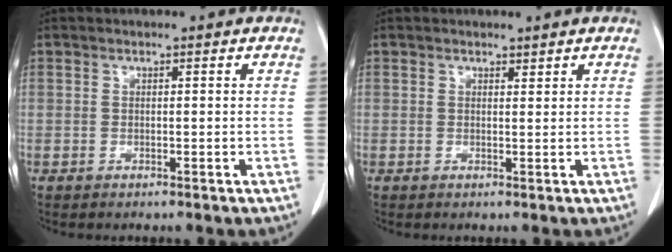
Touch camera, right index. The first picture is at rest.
{"total": 0.7, "force": [0.7, 0.2, 0.1], "torque": [-0.006, -0.005, 0.012]}